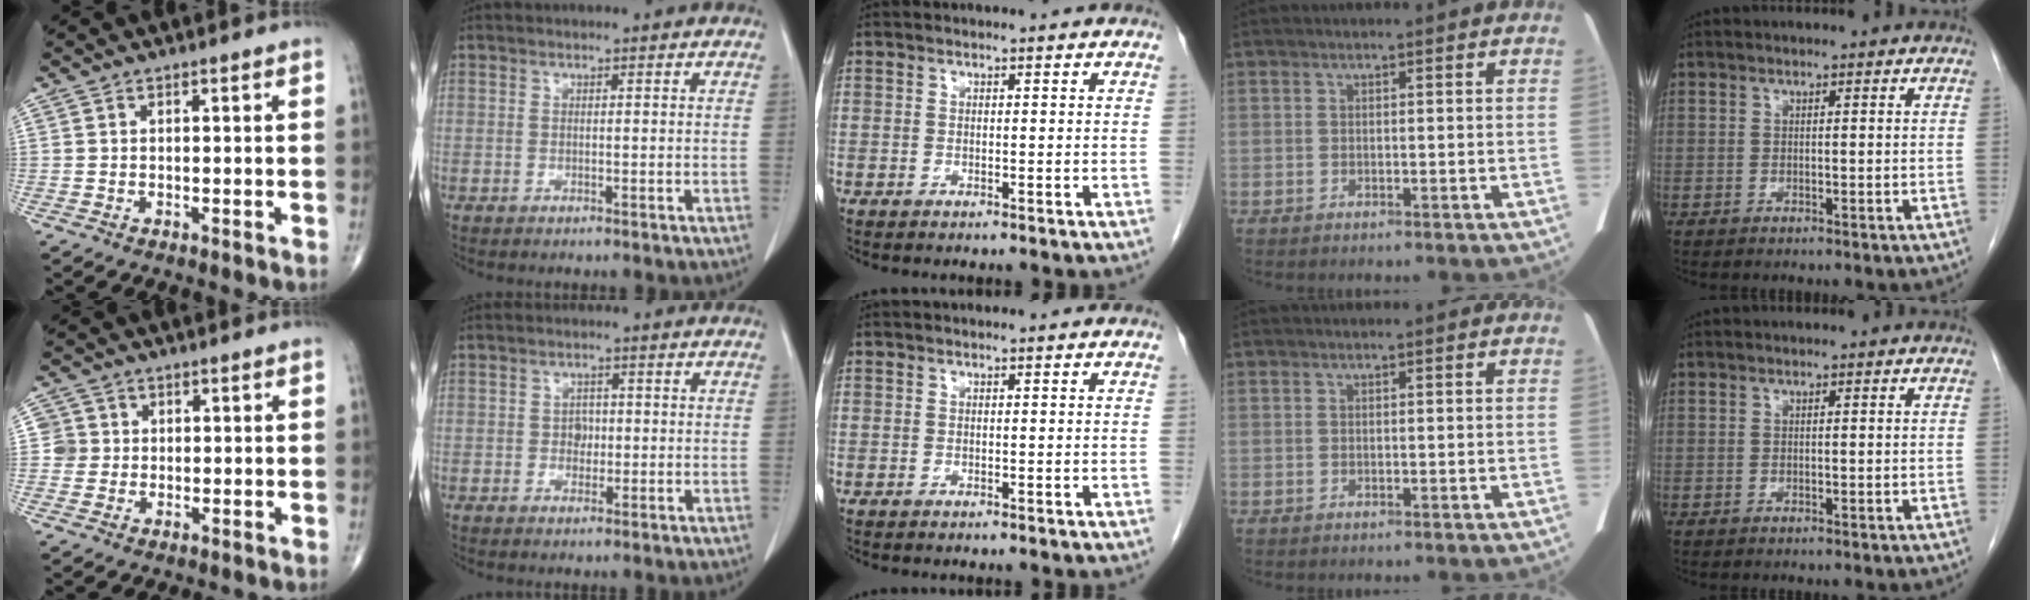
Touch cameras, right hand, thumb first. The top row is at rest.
{"thumb": {"total": 3.1, "force": [0.2, 3.1, -0.1], "torque": [0.030, 0.009, -0.002]}, "index": {"total": 2.0, "force": [-0.1, 1.6, 1.2], "torque": [-0.014, 0.004, -0.001]}}